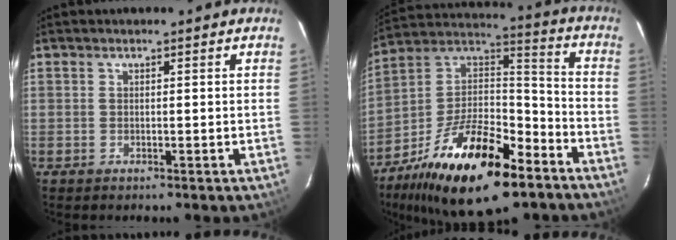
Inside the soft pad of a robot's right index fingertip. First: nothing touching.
{"total": 27.0, "force": [-15.7, 11.0, 19.0], "torque": [-0.351, 0.002, -0.255]}